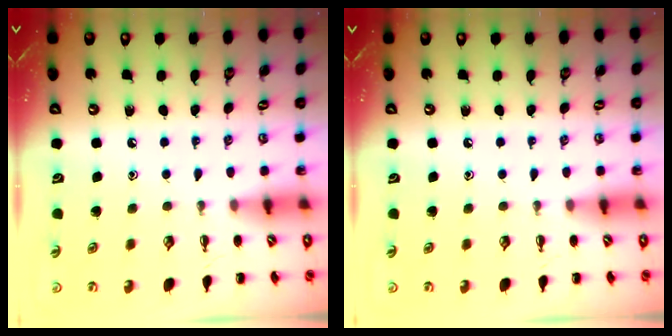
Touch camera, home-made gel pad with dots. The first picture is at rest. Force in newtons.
{"total": 0.0}